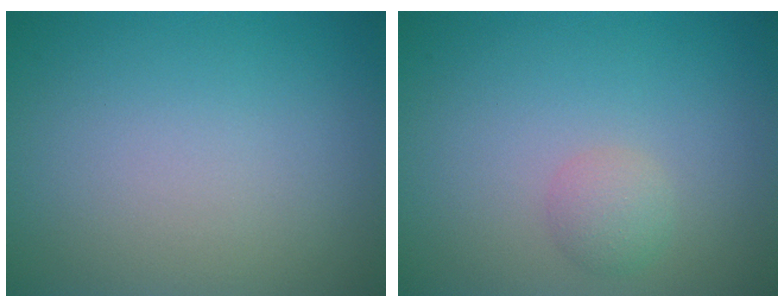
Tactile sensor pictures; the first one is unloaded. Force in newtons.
{"total": 1.6, "press": 1.6, "slide": 0.0}